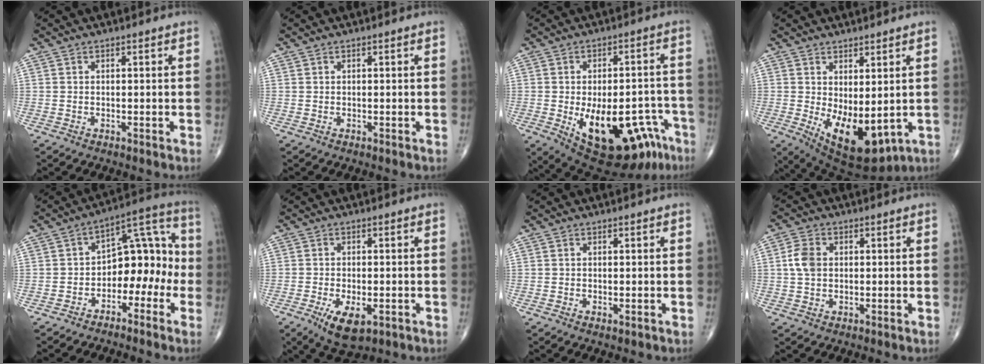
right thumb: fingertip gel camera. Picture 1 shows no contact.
{"total": 0.0}
{"total": 21.2, "force": [-9.4, 10.2, 16.0], "torque": [-0.182, 0.033, -0.110]}
{"total": 11.5, "force": [-1.2, 5.4, 10.1], "torque": [-0.149, -0.022, 0.008]}
{"total": 12.0, "force": [-3.5, 7.7, 8.6], "torque": [-0.076, 0.066, -0.062]}
{"total": 7.2, "force": [-3.0, 3.2, 5.7], "torque": [-0.097, -0.006, -0.040]}
{"total": 0.6, "force": [-0.2, 0.1, 0.5], "torque": [-0.010, -0.005, -0.004]}
{"total": 4.8, "force": [0.6, 3.5, 3.2], "torque": [-0.063, 0.004, 0.006]}